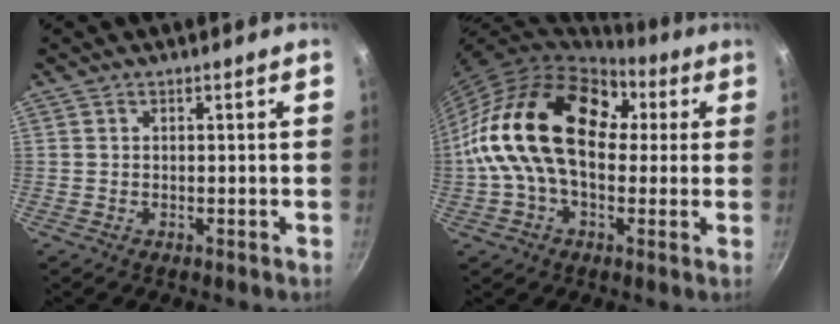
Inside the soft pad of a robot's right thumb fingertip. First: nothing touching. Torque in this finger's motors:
{"motor_torque": [-1.46, 2.52, 2.52, -0.24, 0.68]}